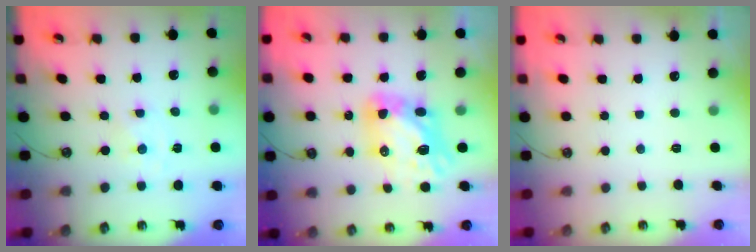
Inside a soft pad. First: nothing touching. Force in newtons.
{"total": 12.0, "press": 11.9, "slide": 1.3}
{"total": 0.0}